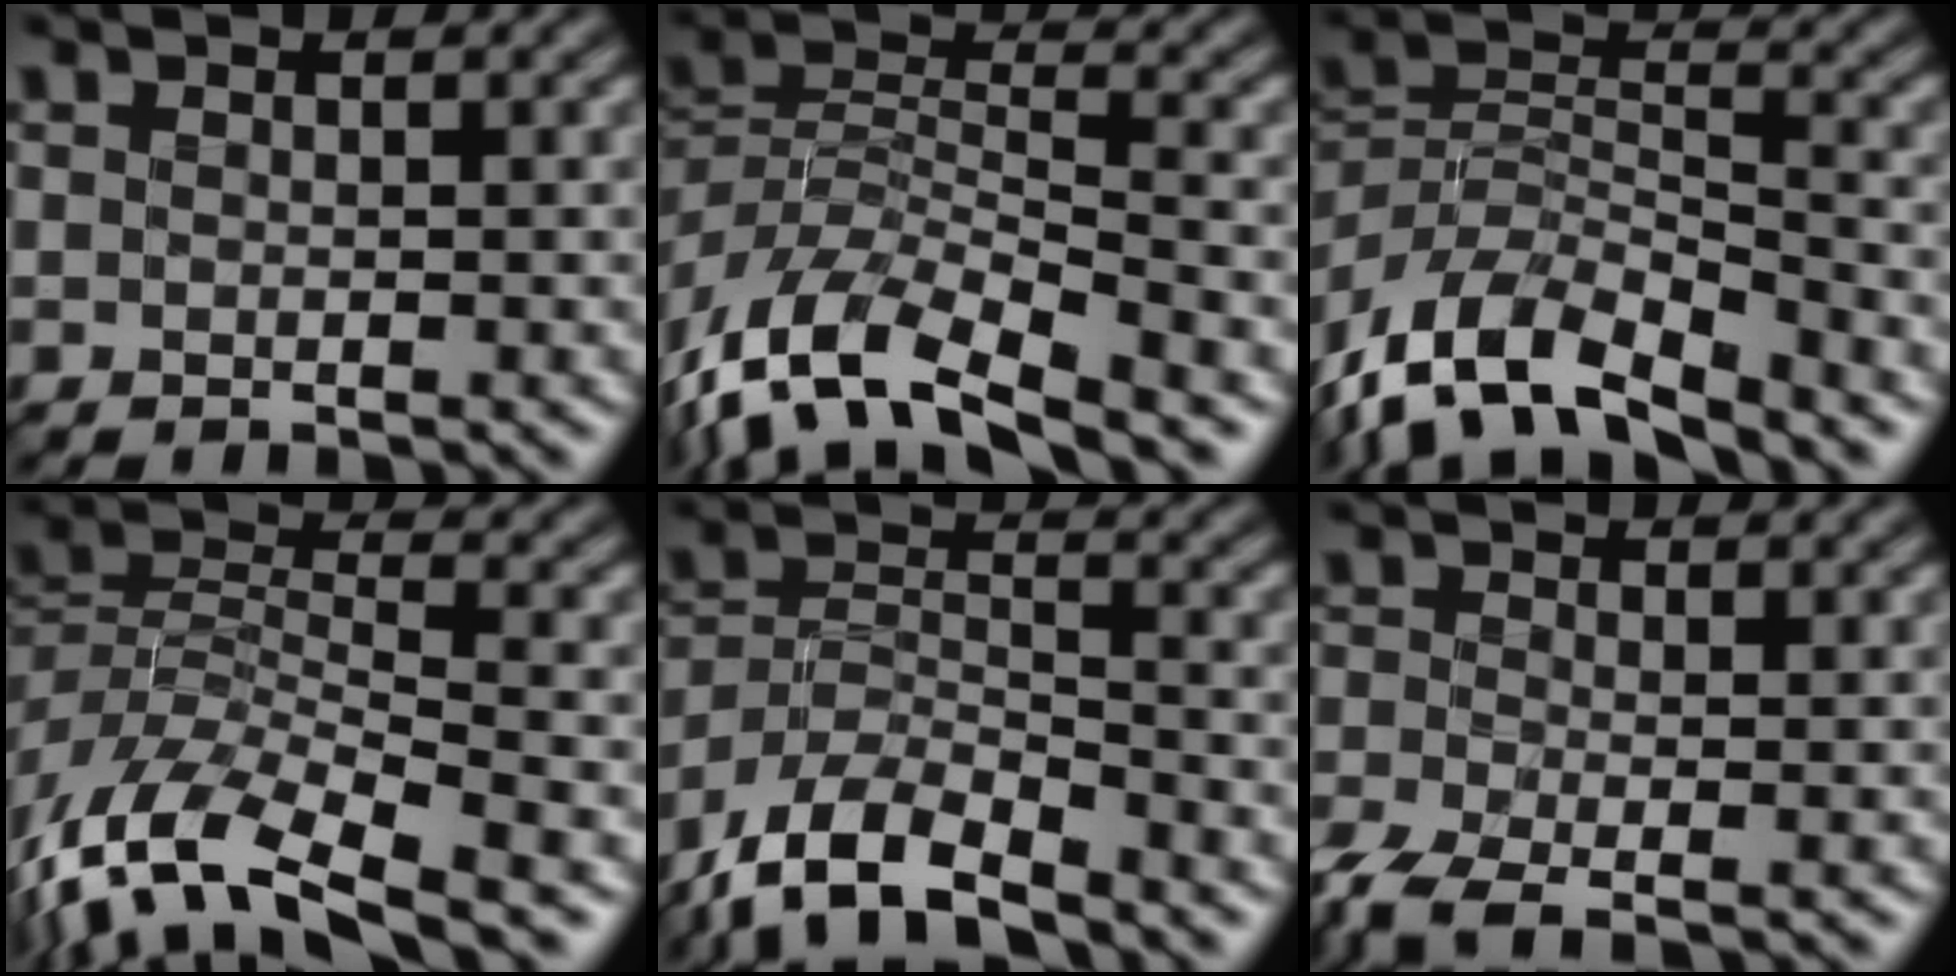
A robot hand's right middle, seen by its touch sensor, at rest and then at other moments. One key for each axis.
{"total": 11.2, "fx": -7.9, "fy": 4.2, "fz": 6.8, "tx": -0.141, "ty": 0.003, "tz": -0.148}
{"total": 10.7, "fx": -8.2, "fy": 4.0, "fz": 5.6, "tx": -0.112, "ty": 0.003, "tz": -0.158}
{"total": 11.9, "fx": -7.5, "fy": 4.6, "fz": 8.0, "tx": -0.173, "ty": -0.005, "tz": -0.137}
{"total": 8.7, "fx": -6.9, "fy": 2.9, "fz": 4.4, "tx": -0.079, "ty": -0.004, "tz": -0.140}
{"total": 4.6, "fx": -3.3, "fy": 1.4, "fz": 2.9, "tx": -0.069, "ty": -0.018, "tz": -0.080}